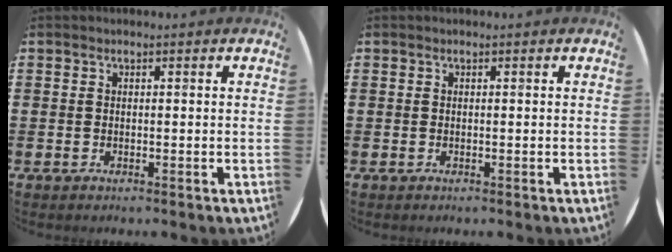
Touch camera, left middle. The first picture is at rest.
{"total": 0.0}